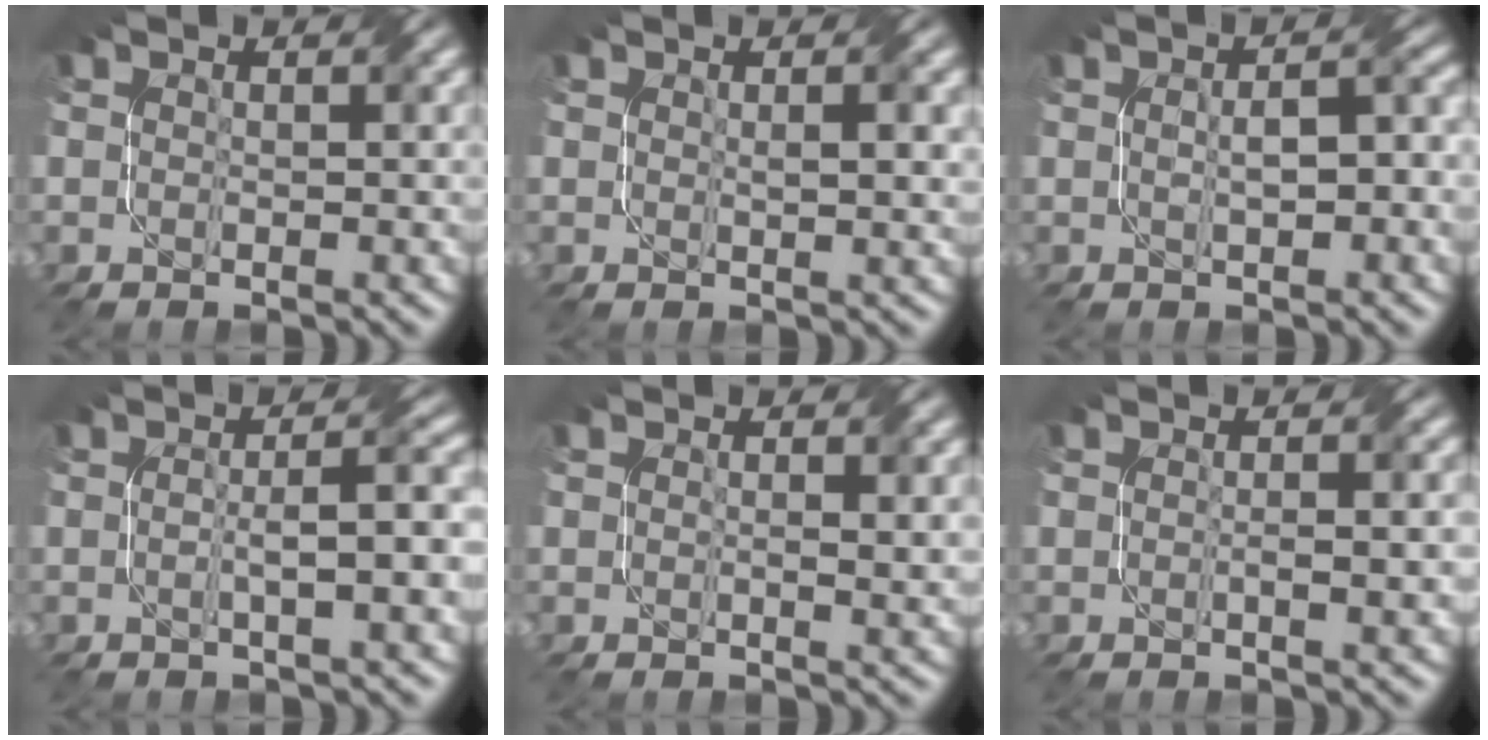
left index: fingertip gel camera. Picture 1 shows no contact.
{"total": 1.4, "force": [0.3, 0.4, 1.3], "torque": [-0.019, -0.001, 0.009]}
{"total": 3.7, "force": [0.2, 1.6, 3.3], "torque": [-0.040, 0.005, 0.001]}
{"total": 3.7, "force": [-0.3, 0.7, 3.6], "torque": [-0.057, 0.008, -0.005]}
{"total": 1.5, "force": [0.4, 0.4, 1.3], "torque": [-0.022, -0.003, 0.012]}
{"total": 1.9, "force": [-0.1, 0.4, 1.9], "torque": [-0.030, 0.000, -0.002]}